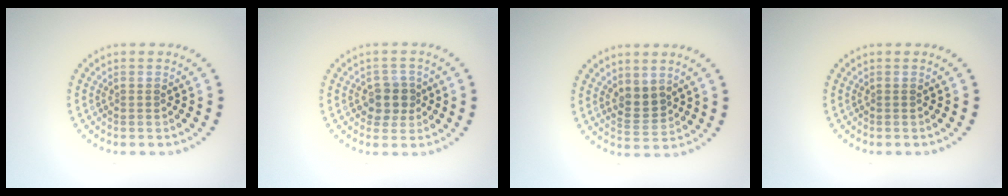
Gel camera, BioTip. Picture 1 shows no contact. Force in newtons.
{"total": 2.5, "press": 2.3, "slide": 1.0}
{"total": 2.5, "press": 2.2, "slide": 1.1}
{"total": 0.0}